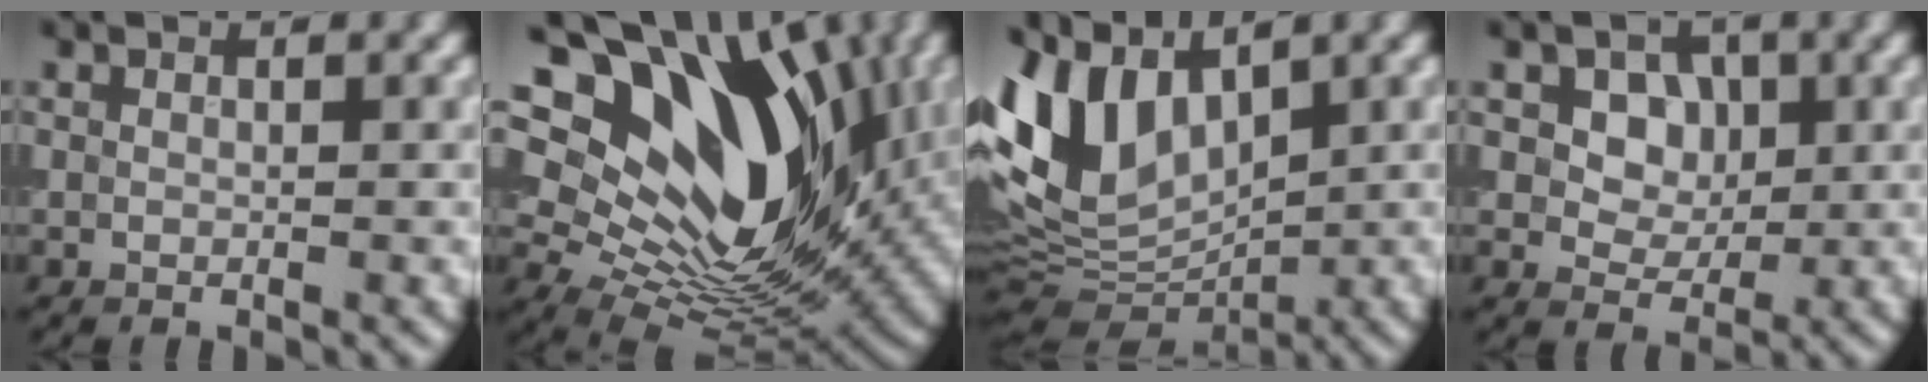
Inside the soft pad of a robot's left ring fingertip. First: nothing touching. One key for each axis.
{"total": 17.9, "fx": 5.1, "fy": 11.4, "fz": 12.8, "tx": -0.212, "ty": 0.017, "tz": 0.093}
{"total": 8.1, "fx": 3.0, "fy": 4.8, "fz": 5.8, "tx": -0.128, "ty": -0.001, "tz": 0.056}
{"total": 4.4, "fx": 1.2, "fy": 3.5, "fz": 2.4, "tx": -0.040, "ty": -0.004, "tz": 0.014}